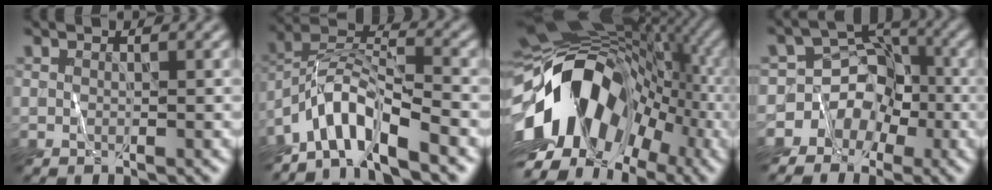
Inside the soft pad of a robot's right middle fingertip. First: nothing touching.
{"total": 6.9, "force": [-5.4, 1.4, 4.0], "torque": [-0.071, 0.012, -0.110]}
{"total": 14.4, "force": [-4.0, 9.5, 10.0], "torque": [-0.171, 0.015, -0.088]}
{"total": 6.8, "force": [-4.0, 5.5, 0.3], "torque": [0.028, 0.014, -0.078]}